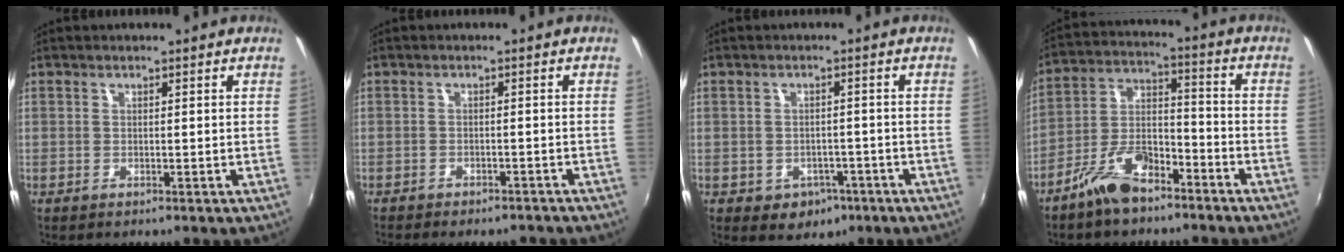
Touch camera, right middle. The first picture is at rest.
{"total": 7.8, "force": [-6.9, 2.2, 3.0], "torque": [-0.070, -0.017, -0.093]}
{"total": 5.6, "force": [-2.5, 4.6, 1.8], "torque": [-0.049, -0.001, -0.023]}
{"total": 10.4, "force": [-7.2, 4.4, 6.0], "torque": [-0.121, 0.017, -0.133]}